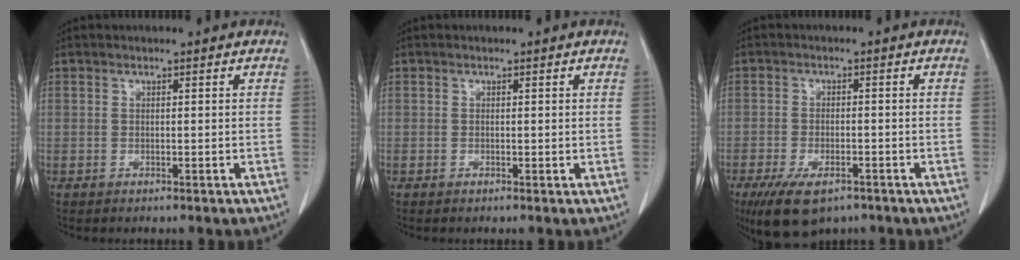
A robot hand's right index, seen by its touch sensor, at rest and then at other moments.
{"total": 0.0}
{"total": 8.0, "force": [-5.2, 3.5, 5.0], "torque": [-0.088, -0.010, -0.085]}